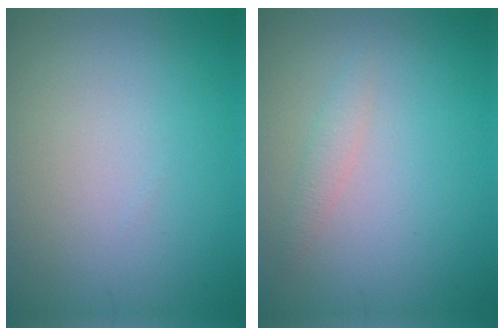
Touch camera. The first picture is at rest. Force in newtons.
{"total": 1.2, "press": 1.2, "slide": 0.1}